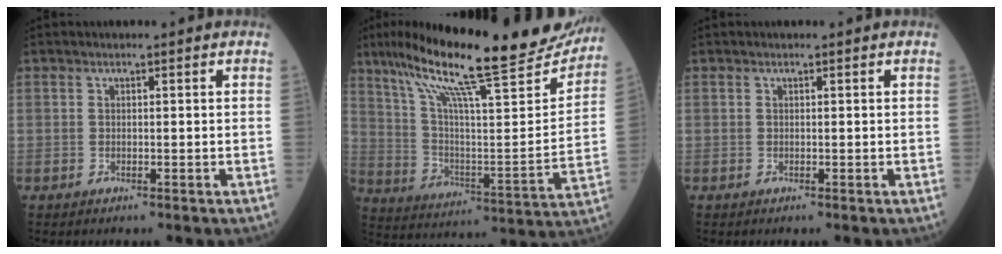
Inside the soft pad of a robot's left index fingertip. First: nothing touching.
{"total": 27.4, "force": [22.5, 2.5, 15.3], "torque": [-0.260, -0.020, 0.330]}
{"total": 0.0}